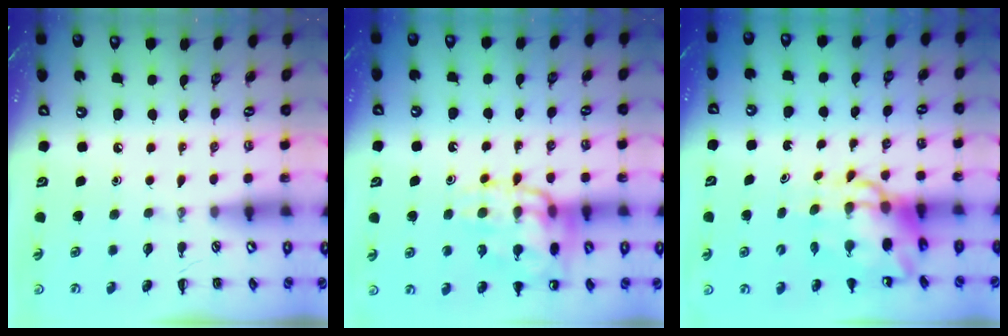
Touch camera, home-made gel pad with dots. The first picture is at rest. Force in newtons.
{"total": 15.5, "press": 15.5, "slide": 1.0}
{"total": 10.6, "press": 10.2, "slide": 2.9}